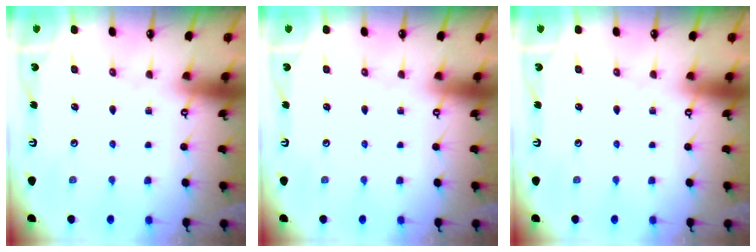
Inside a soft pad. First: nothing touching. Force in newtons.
{"total": 0.0}
{"total": 0.0}